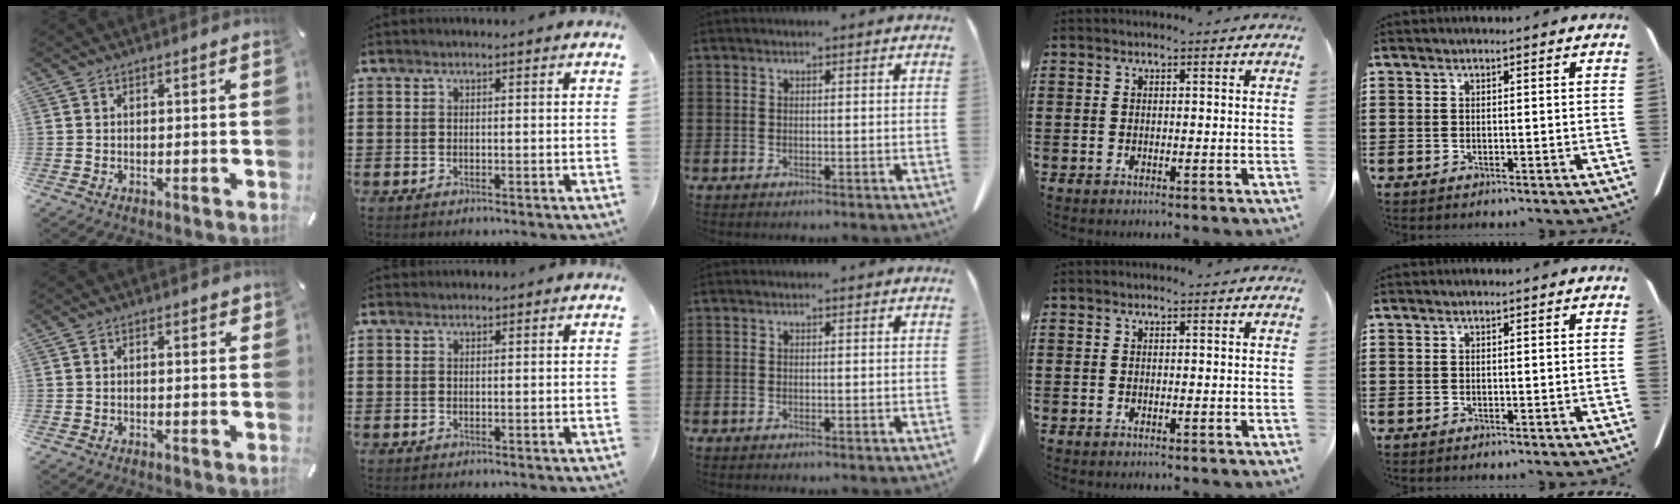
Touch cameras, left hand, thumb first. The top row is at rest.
{"thumb": {"total": 0.8, "force": [0.2, 0.3, 0.7], "torque": [-0.007, 0.000, 0.000]}, "index": {"total": 0.5, "force": [0.5, 0.1, 0.0], "torque": [-0.002, 0.001, 0.011]}}